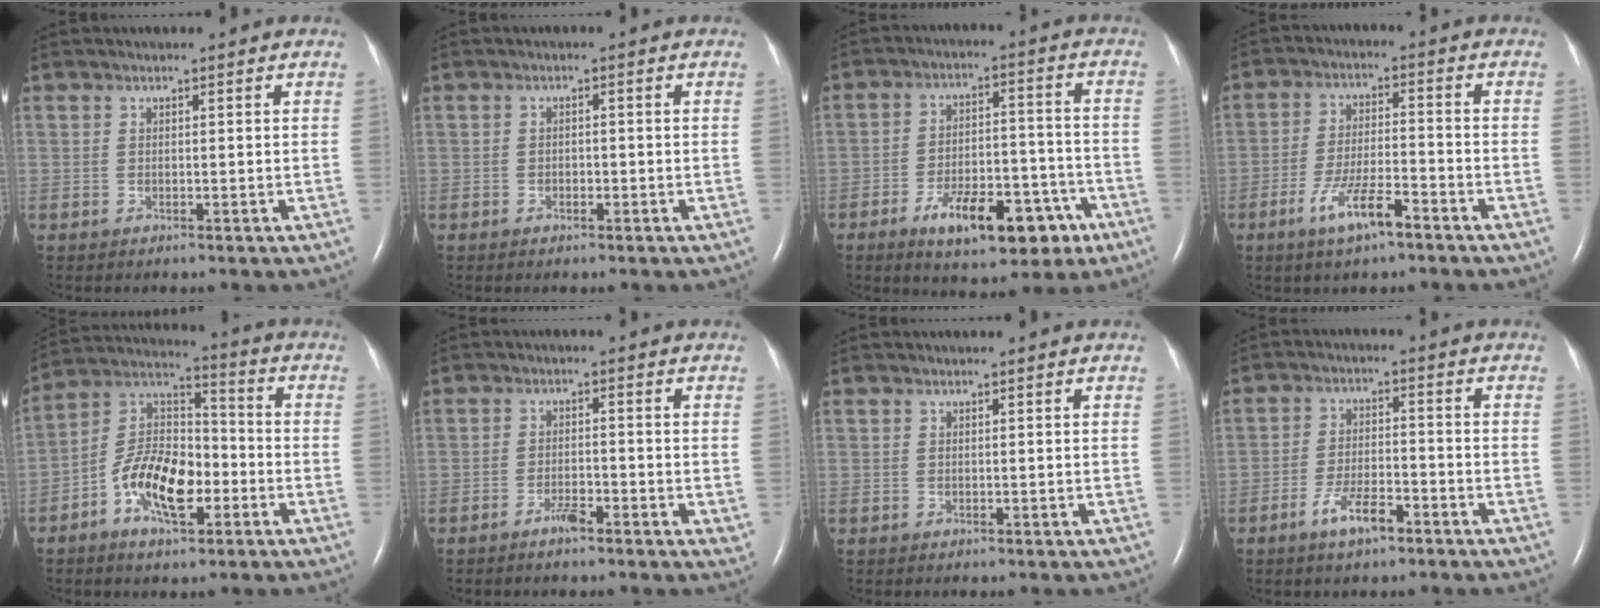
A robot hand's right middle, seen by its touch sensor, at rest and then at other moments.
{"total": 1.1, "force": [-0.6, 0.7, 0.6], "torque": [-0.008, 0.003, -0.010]}
{"total": 13.5, "force": [-7.4, 5.4, 9.9], "torque": [-0.148, 0.013, -0.104]}
{"total": 7.5, "force": [-4.6, 1.3, 5.7], "torque": [-0.115, -0.008, -0.084]}
{"total": 12.5, "force": [-4.9, 5.6, 10.0], "torque": [-0.199, 0.018, -0.089]}
{"total": 3.3, "force": [-2.0, 0.8, 2.5], "torque": [-0.042, 0.001, -0.035]}
{"total": 0.0}
{"total": 5.7, "force": [-3.7, 1.5, 4.0], "torque": [-0.083, -0.002, -0.065]}